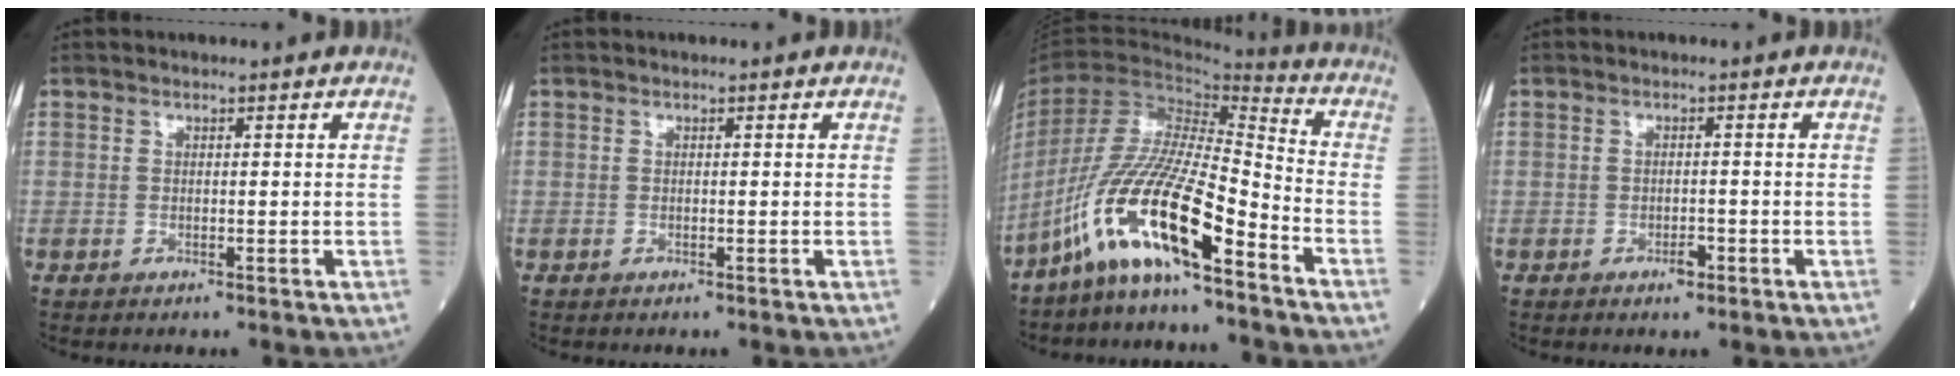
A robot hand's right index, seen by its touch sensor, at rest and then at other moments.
{"total": 0.0}
{"total": 16.3, "force": [-10.2, 2.0, 12.6], "torque": [-0.254, -0.007, -0.192]}
{"total": 1.5, "force": [-1.0, 0.6, 1.0], "torque": [-0.013, 0.001, -0.016]}